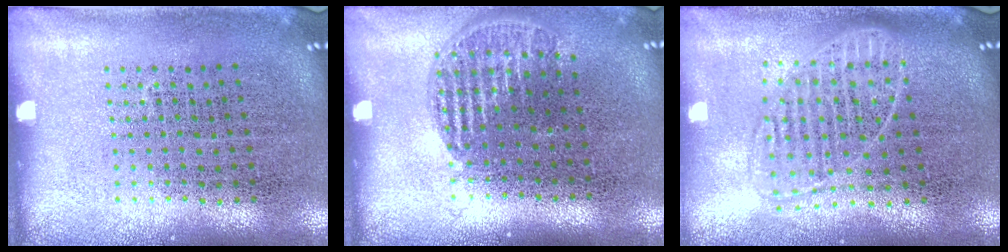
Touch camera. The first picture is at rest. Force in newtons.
{"total": 1.2, "press": 1.0, "slide": 0.5}
{"total": 1.7, "press": 1.4, "slide": 1.0}